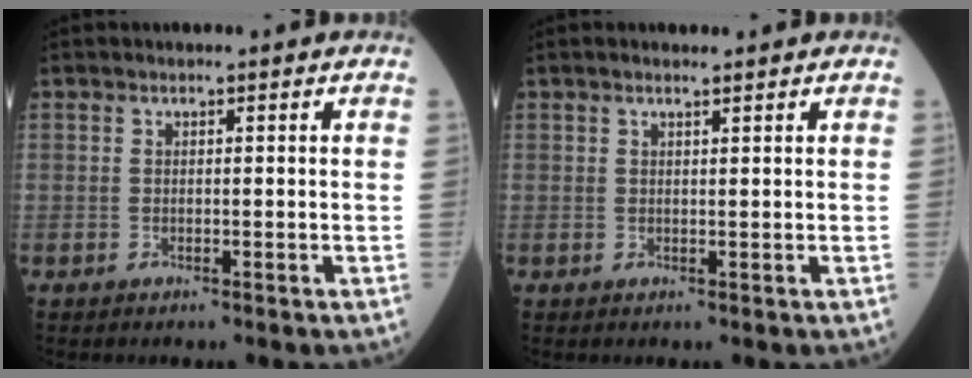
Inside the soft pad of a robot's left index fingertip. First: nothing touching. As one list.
[{"total": 1.4, "force": [1.2, 0.1, 0.8], "torque": [-0.017, 0.010, 0.021]}]